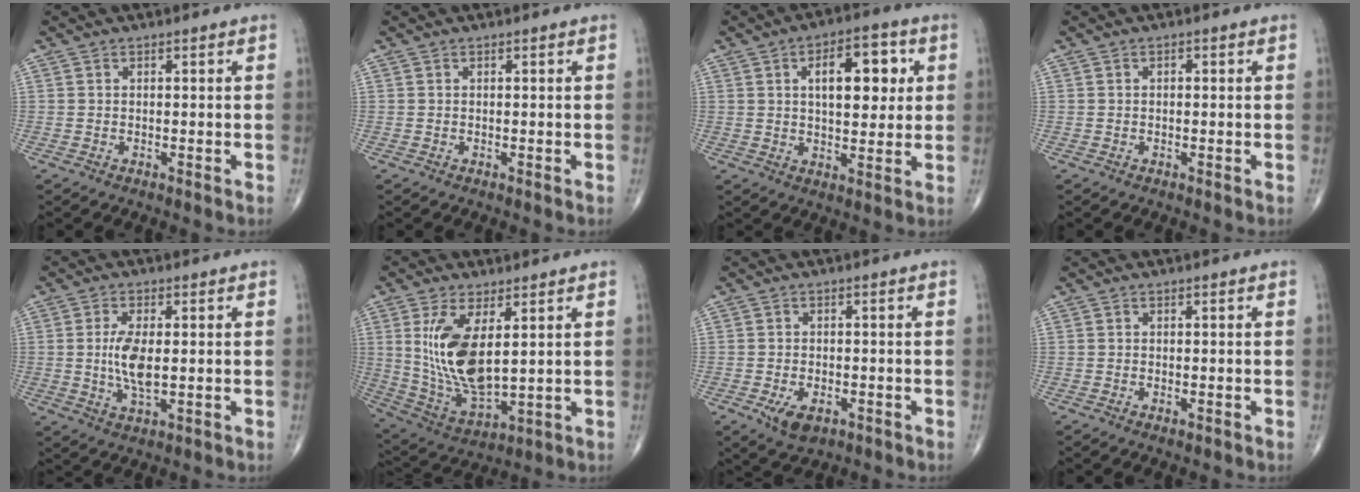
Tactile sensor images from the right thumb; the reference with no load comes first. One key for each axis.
{"total": 0.0}
{"total": 12.0, "fx": 3.1, "fy": 6.0, "fz": 9.9, "tx": -0.111, "ty": 0.000, "tz": 0.043}
{"total": 0.7, "fx": 0.1, "fy": 0.4, "fz": 0.5, "tx": -0.008, "ty": 0.003, "tz": 0.000}
{"total": 6.9, "fx": 0.1, "fy": 2.8, "fz": 6.3, "tx": -0.128, "ty": -0.011, "tz": 0.002}
{"total": 14.6, "fx": 3.3, "fy": 6.4, "fz": 12.7, "tx": -0.246, "ty": -0.024, "tz": 0.083}
{"total": 5.2, "fx": -2.3, "fy": 3.0, "fz": 3.6, "tx": -0.059, "ty": 0.002, "tz": -0.031}
{"total": 0.7, "fx": -0.3, "fy": 0.3, "fz": 0.5, "tx": -0.009, "ty": -0.001, "tz": -0.005}